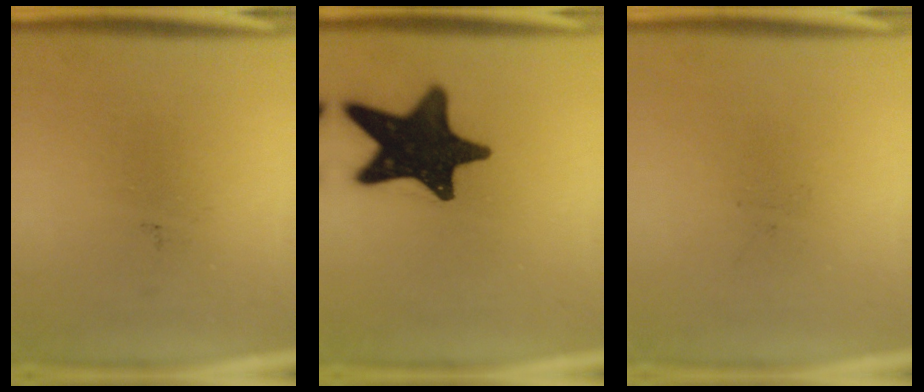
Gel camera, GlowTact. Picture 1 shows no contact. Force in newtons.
{"total": 18.2}
{"total": 0.0}